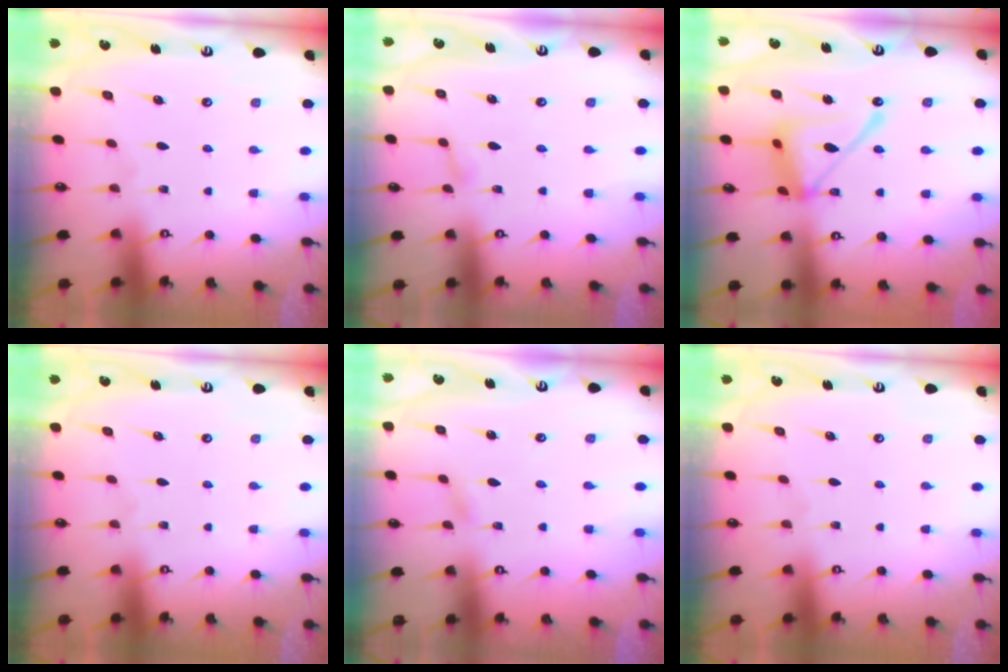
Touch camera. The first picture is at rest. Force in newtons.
{"total": 2.8, "press": 2.8, "slide": 0.3}
{"total": 15.4, "press": 15.3, "slide": 1.4}
{"total": 0.0}
{"total": 1.3, "press": 1.3, "slide": 0.1}
{"total": 0.0}